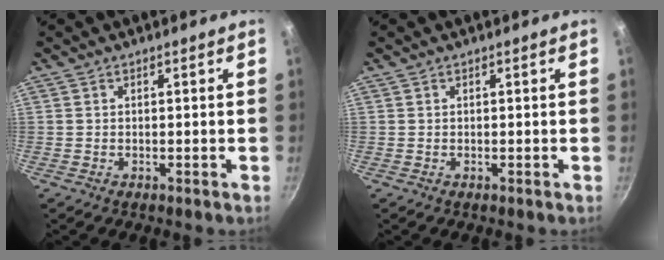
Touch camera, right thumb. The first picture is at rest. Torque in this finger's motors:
{"motor_torque": [-0.17, 0.41, -0.19, 0.34, 0.00]}